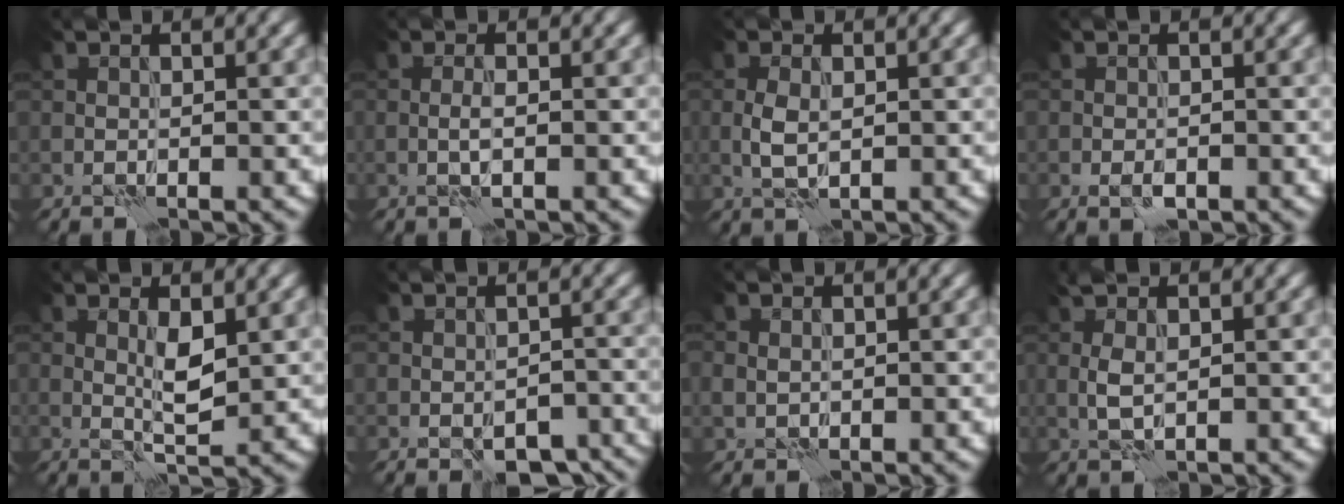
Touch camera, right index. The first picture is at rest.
{"total": 0.9, "force": [0.0, 0.2, 0.9], "torque": [-0.022, 0.000, -0.004]}
{"total": 1.9, "force": [0.1, 1.2, 1.5], "torque": [-0.038, -0.001, 0.001]}
{"total": 1.1, "force": [-0.5, 0.7, 0.7], "torque": [-0.015, -0.003, -0.010]}
{"total": 2.2, "force": [0.8, 0.5, 1.9], "torque": [-0.040, -0.006, 0.016]}
{"total": 4.9, "force": [-3.5, 2.6, 2.3], "torque": [-0.026, -0.006, -0.042]}
{"total": 1.2, "force": [0.3, 1.1, 0.4], "torque": [-0.007, -0.003, 0.008]}
{"total": 1.7, "force": [0.5, 0.7, 1.5], "torque": [-0.040, 0.002, 0.011]}